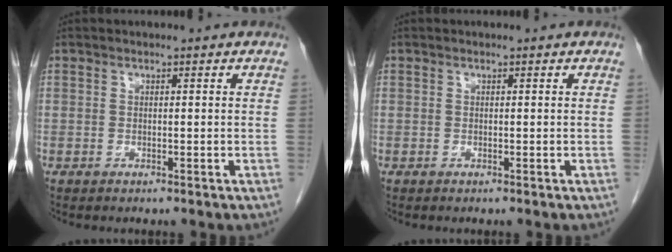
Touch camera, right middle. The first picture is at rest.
{"total": 0.0}